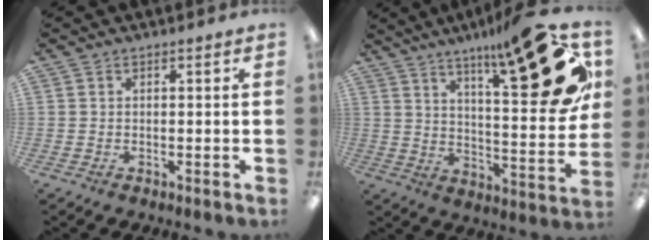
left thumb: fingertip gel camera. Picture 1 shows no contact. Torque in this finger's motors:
{"motor_torque": [2.33, 2.67, 1.35, -1.42, 0.12]}